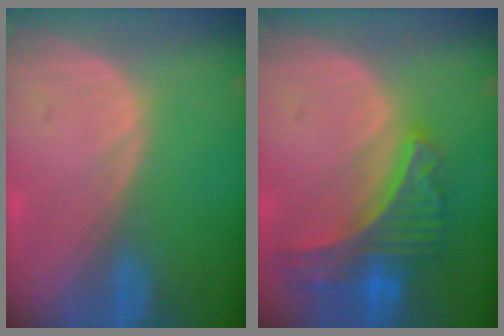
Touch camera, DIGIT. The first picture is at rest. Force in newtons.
{"total": 8.9, "press": 7.6, "slide": 4.5}